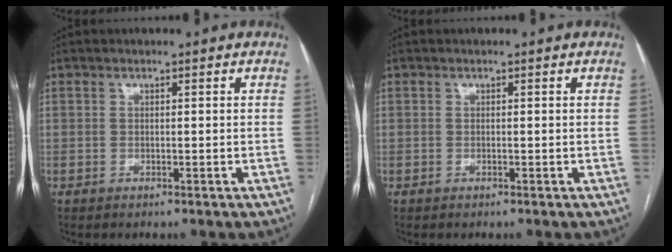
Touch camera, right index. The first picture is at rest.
{"total": 0.0}